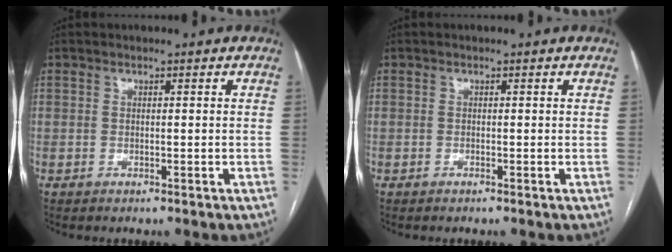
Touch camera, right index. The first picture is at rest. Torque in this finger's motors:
{"motor_torque": [-0.03, 0.04, -0.03, 0.01]}